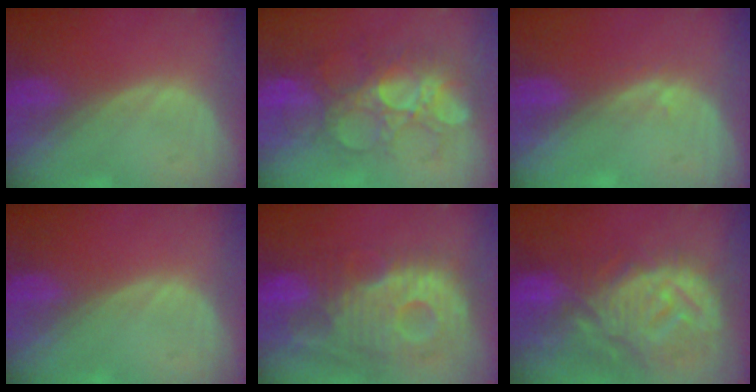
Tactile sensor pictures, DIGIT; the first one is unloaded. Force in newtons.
{"total": 8.9, "press": 8.8, "slide": 1.7}
{"total": 1.0, "press": 0.7, "slide": 0.7}
{"total": 0.0}
{"total": 12.7, "press": 11.1, "slide": 6.2}
{"total": 12.8, "press": 11.3, "slide": 6.0}